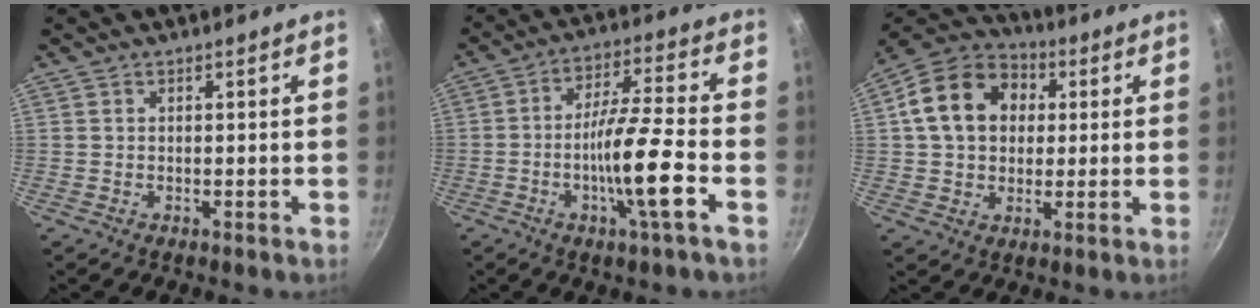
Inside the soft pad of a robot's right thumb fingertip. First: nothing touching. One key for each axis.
{"total": 12.3, "fx": -4.2, "fy": 1.2, "fz": 11.5, "tx": -0.197, "ty": 0.029, "tz": -0.079}
{"total": 15.4, "fx": 3.0, "fy": 12.0, "fz": 9.2, "tx": -0.138, "ty": 0.026, "tz": 0.037}